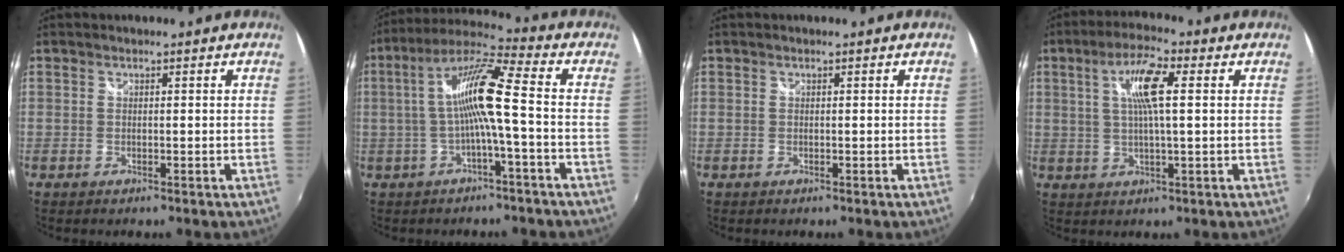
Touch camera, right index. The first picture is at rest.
{"total": 10.5, "force": [-1.6, 0.1, 10.4], "torque": [-0.205, 0.017, -0.024]}
{"total": 0.0}
{"total": 8.0, "force": [1.8, 1.5, 7.7], "torque": [-0.144, 0.008, 0.034]}